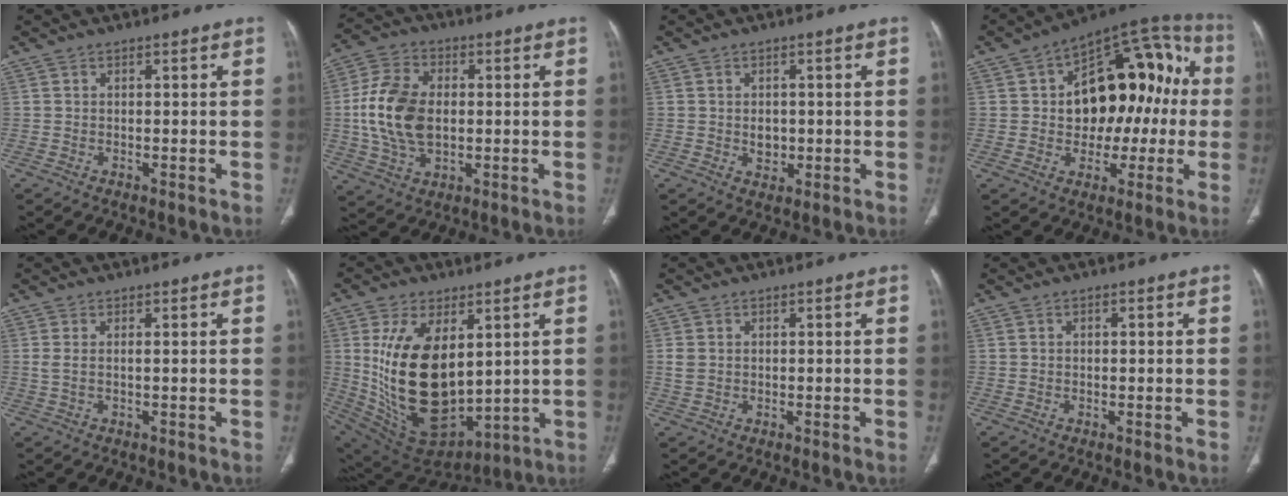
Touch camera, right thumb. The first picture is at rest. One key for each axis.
{"total": 14.2, "fx": 0.1, "fy": 9.2, "fz": 10.8, "tx": -0.212, "ty": 0.009, "tz": 0.004}
{"total": 3.1, "fx": -0.2, "fy": 2.5, "fz": 1.9, "tx": -0.017, "ty": 0.000, "tz": 0.004}
{"total": 21.8, "fx": 0.9, "fy": 13.7, "fz": 16.9, "tx": -0.188, "ty": 0.045, "tz": 0.015}
{"total": 1.9, "fx": 0.2, "fy": 0.5, "fz": 1.8, "tx": -0.053, "ty": 0.004, "tz": 0.011}
{"total": 22.5, "fx": 3.6, "fy": 12.9, "fz": 18.1, "tx": -0.321, "ty": -0.036, "tz": 0.094}
{"total": 2.3, "fx": 0.4, "fy": 1.8, "fz": 1.4, "tx": -0.035, "ty": 0.002, "tz": 0.012}
{"total": 0.8, "fx": 0.2, "fy": 0.4, "fz": 0.7, "tx": -0.010, "ty": 0.003, "tz": 0.003}